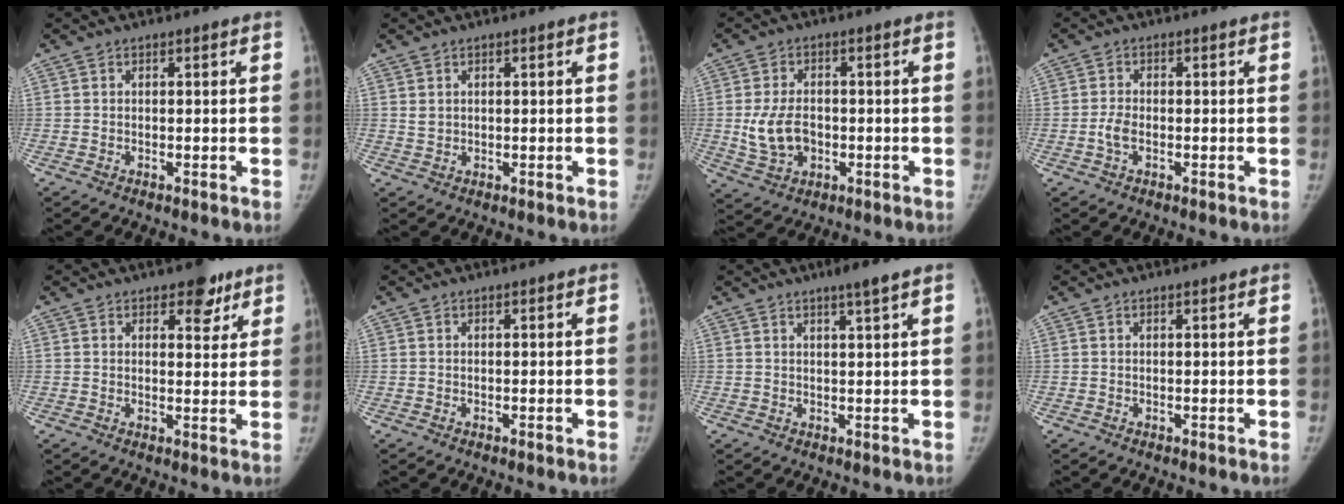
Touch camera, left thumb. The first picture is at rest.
{"total": 1.2, "force": [0.6, 0.9, 0.6], "torque": [-0.005, -0.005, 0.015]}
{"total": 7.9, "force": [-0.9, 5.5, 5.6], "torque": [-0.099, 0.005, -0.008]}
{"total": 2.6, "force": [-0.7, 1.5, 2.0], "torque": [-0.044, 0.007, -0.015]}
{"total": 5.5, "force": [3.6, 3.0, 3.0], "torque": [-0.009, -0.018, 0.047]}
{"total": 0.0}
{"total": 3.3, "force": [2.2, -0.2, 2.4], "torque": [-0.044, -0.012, 0.039]}
{"total": 0.0}